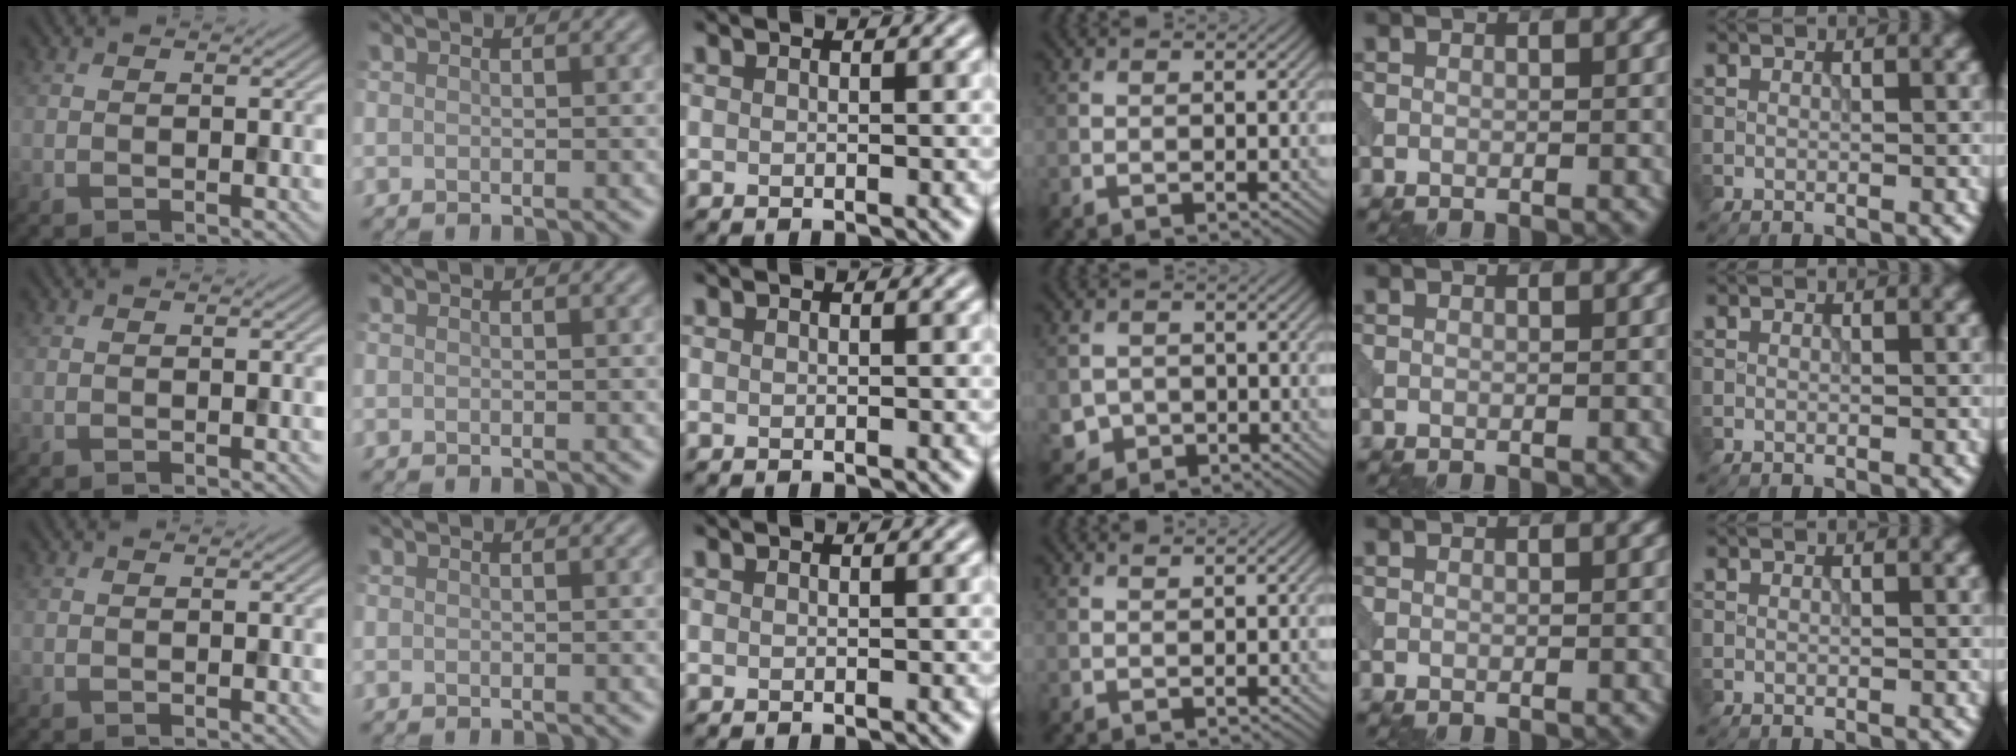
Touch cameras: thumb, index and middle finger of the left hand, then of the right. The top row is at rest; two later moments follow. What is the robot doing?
{"motion": "open", "object": "sandwich press"}